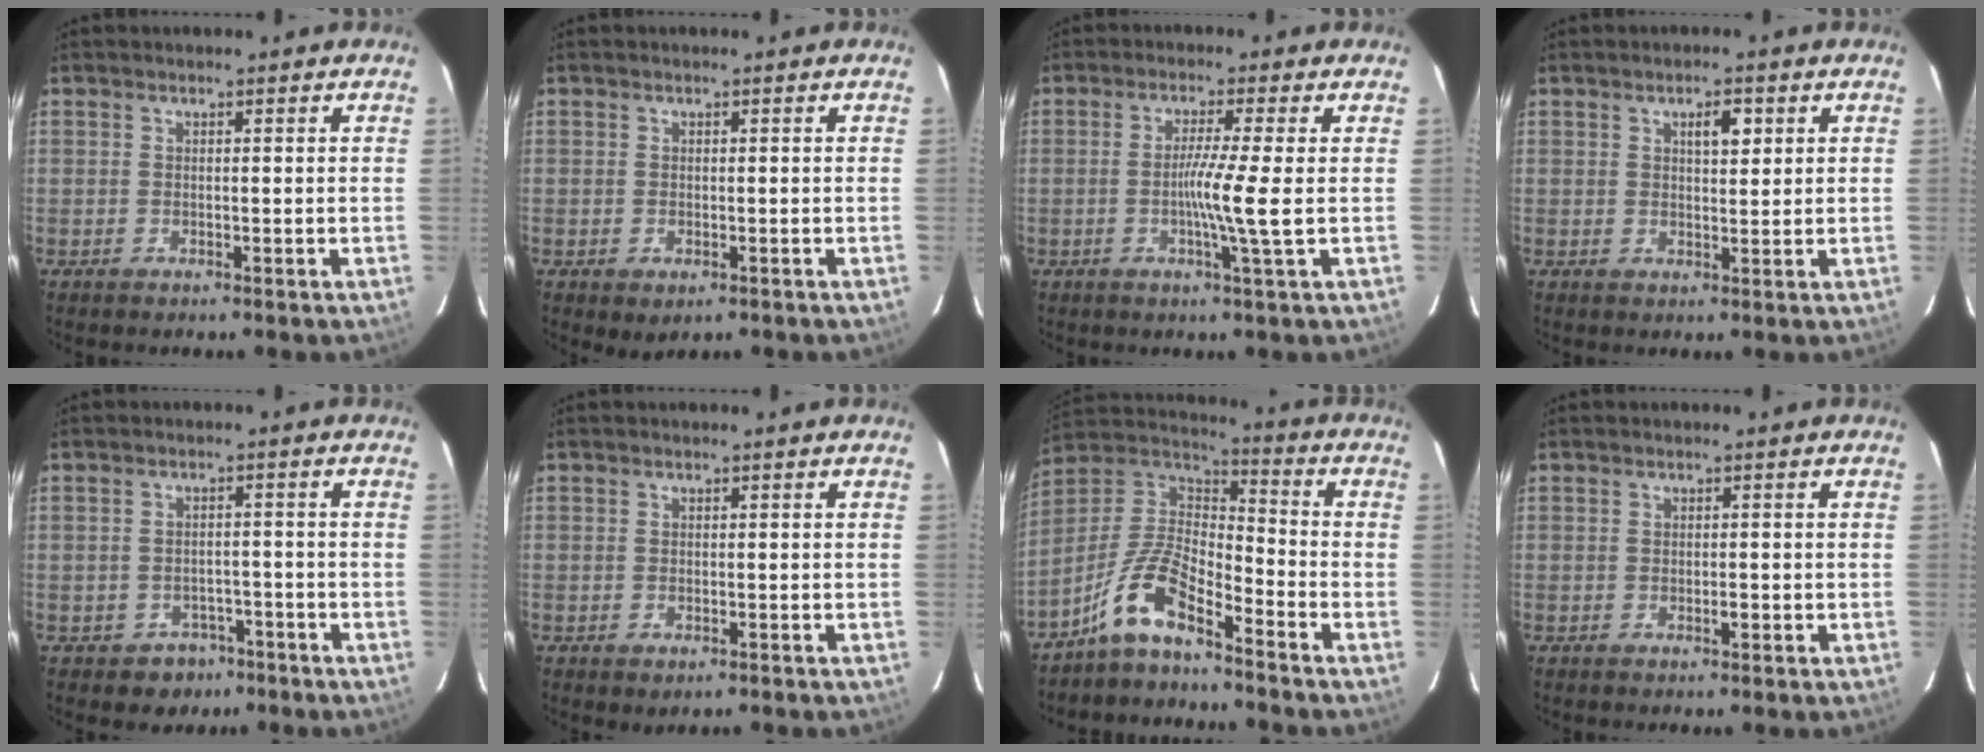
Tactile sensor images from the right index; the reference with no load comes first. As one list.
[{"total": 1.9, "force": [-0.7, 1.1, 1.4], "torque": [-0.019, -0.004, 0.001]}, {"total": 5.9, "force": [-0.6, -1.4, 5.7], "torque": [-0.105, -0.013, -0.015]}, {"total": 3.1, "force": [1.3, 1.1, 2.6], "torque": [-0.043, 0.003, 0.022]}, {"total": 4.0, "force": [-2.4, 3.2, 0.5], "torque": [-0.004, 0.014, -0.026]}, {"total": 1.2, "force": [-0.4, 0.6, 0.9], "torque": [-0.013, -0.002, 0.002]}, {"total": 9.9, "force": [-7.2, 2.5, 6.3], "torque": [-0.144, 0.026, -0.141]}, {"total": 1.2, "force": [-0.3, 0.4, 1.1], "torque": [-0.017, 0.000, -0.005]}]